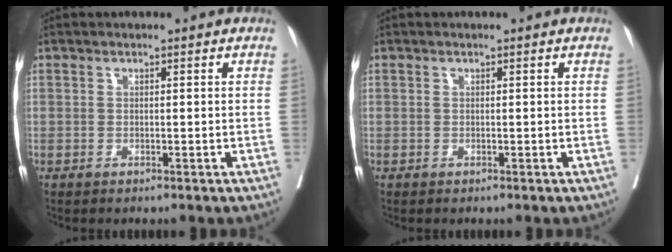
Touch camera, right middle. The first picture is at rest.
{"total": 0.0}